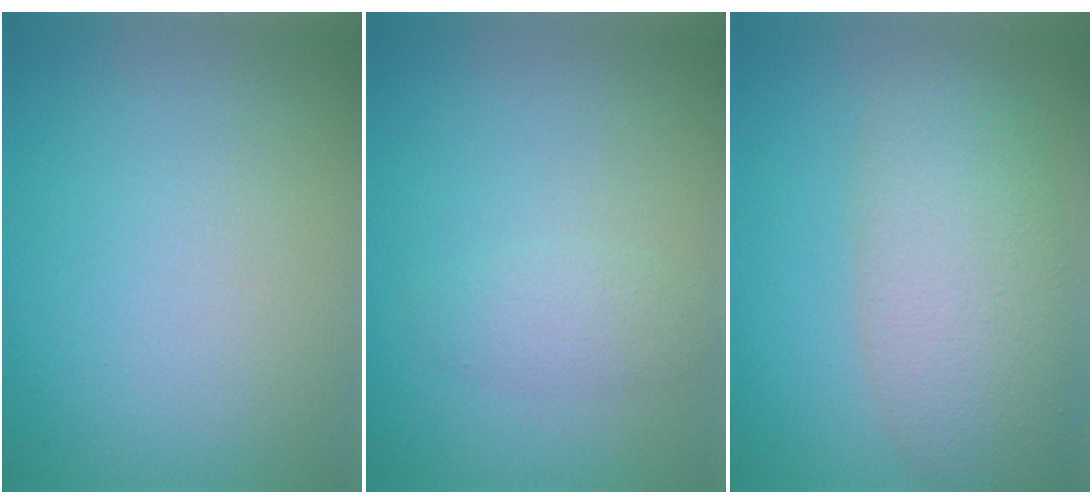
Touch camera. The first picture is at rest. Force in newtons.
{"total": 1.5, "press": 1.5, "slide": 0.0}
{"total": 7.0, "press": 7.0, "slide": 0.3}